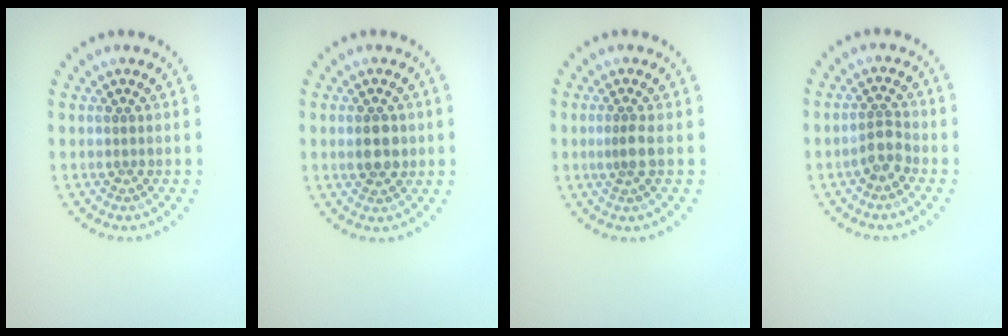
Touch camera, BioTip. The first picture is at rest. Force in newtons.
{"total": 2.5, "press": 2.5, "slide": 0.1}
{"total": 1.3, "press": 0.9, "slide": 0.9}
{"total": 2.0, "press": 1.6, "slide": 1.1}